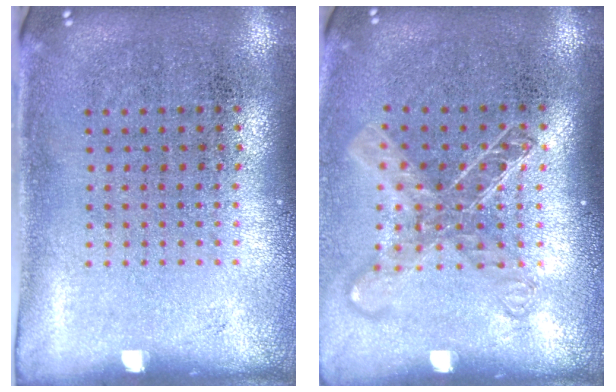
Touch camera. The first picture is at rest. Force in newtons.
{"total": 1.7, "press": 1.3, "slide": 1.0}